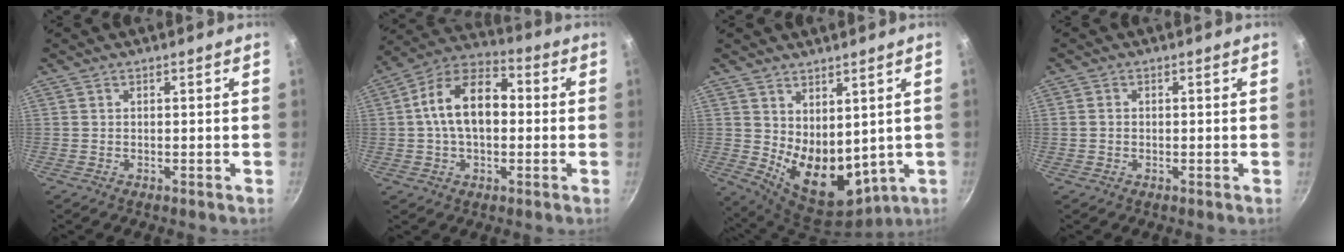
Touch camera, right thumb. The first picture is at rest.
{"total": 14.4, "force": [0.7, 9.1, 11.2], "torque": [-0.163, 0.035, -0.007]}
{"total": 13.0, "force": [2.3, 8.3, 9.7], "torque": [-0.125, -0.047, 0.067]}
{"total": 1.2, "force": [-0.1, 1.1, 0.6], "torque": [-0.010, 0.006, -0.003]}